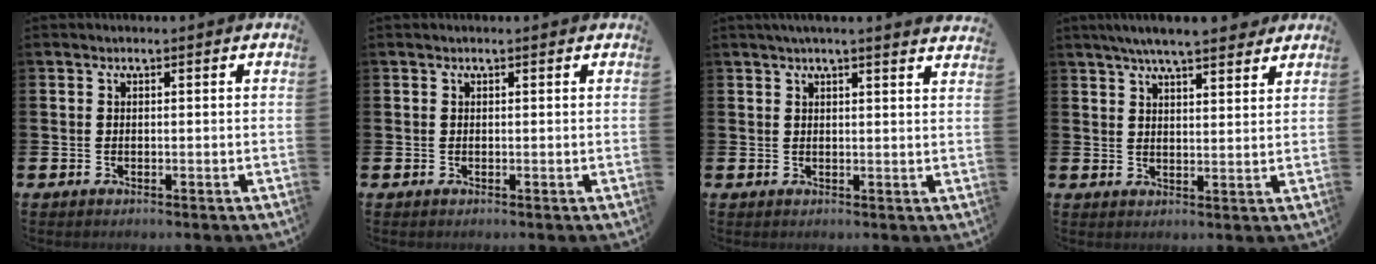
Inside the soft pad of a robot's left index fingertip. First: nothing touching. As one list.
[{"total": 0.0}, {"total": 2.6, "force": [2.5, -0.5, 0.6], "torque": [-0.020, -0.008, 0.046]}, {"total": 6.2, "force": [5.8, 0.6, 2.2], "torque": [-0.042, -0.023, 0.102]}]